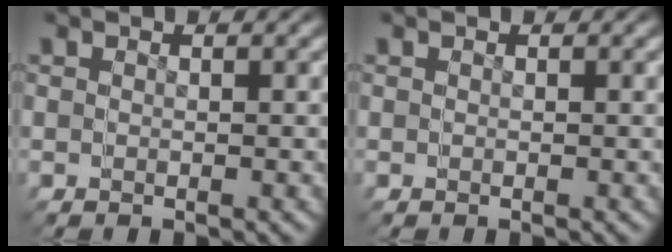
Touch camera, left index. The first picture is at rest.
{"total": 0.0}